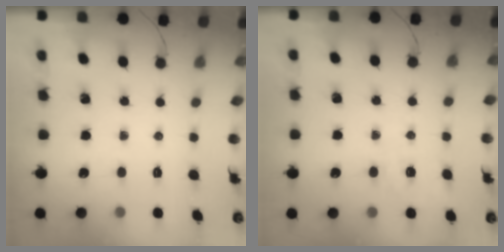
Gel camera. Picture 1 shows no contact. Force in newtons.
{"total": 1.4, "press": 0.4, "slide": 1.4}